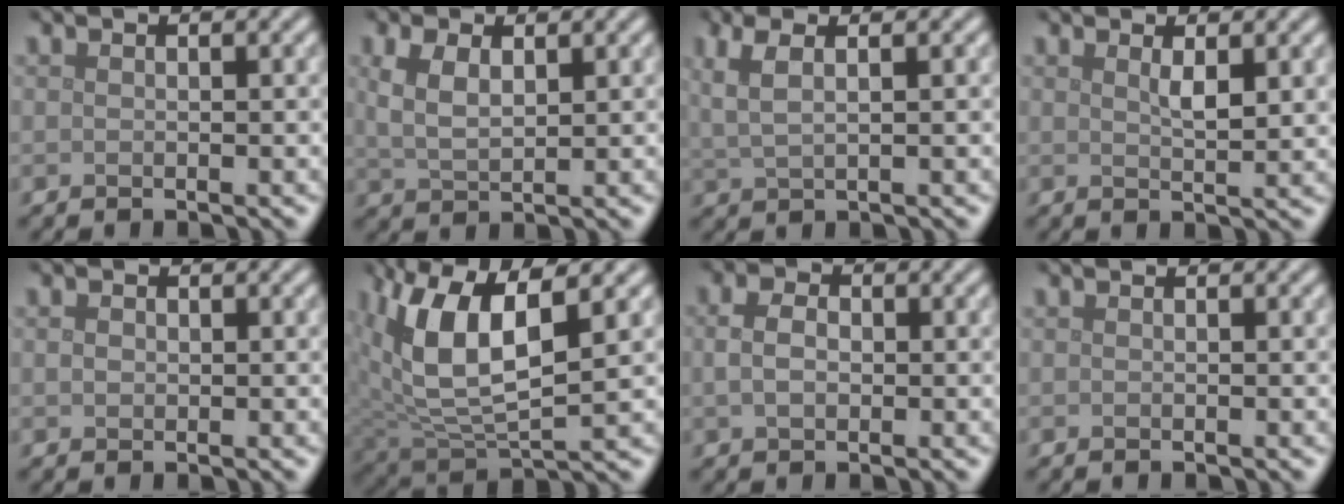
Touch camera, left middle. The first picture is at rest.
{"total": 3.2, "force": [1.2, 1.6, 2.5], "torque": [-0.058, 0.001, 0.027]}
{"total": 3.3, "force": [1.5, 1.2, 2.7], "torque": [-0.056, 0.004, 0.029]}
{"total": 1.7, "force": [0.8, 0.3, 1.5], "torque": [-0.028, -0.003, 0.015]}
{"total": 0.9, "force": [0.1, 0.8, 0.4], "torque": [-0.011, 0.000, 0.001]}
{"total": 9.1, "force": [2.8, 3.9, 7.8], "torque": [-0.169, 0.000, 0.050]}
{"total": 2.6, "force": [0.3, 1.9, 1.8], "torque": [-0.047, 0.005, 0.006]}
{"total": 0.0}